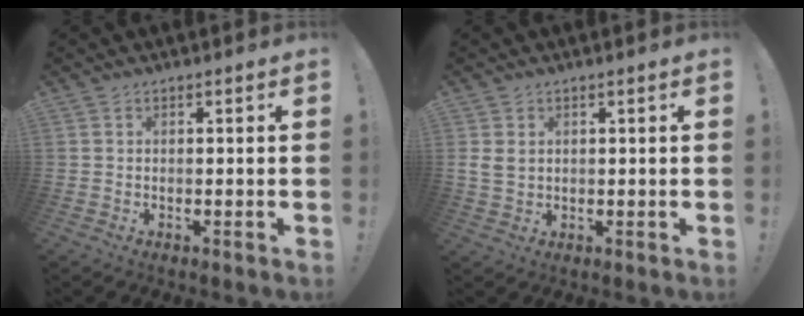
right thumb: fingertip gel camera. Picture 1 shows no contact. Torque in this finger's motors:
{"motor_torque": [0.03, 0.00, 0.24, 0.06, 0.00]}